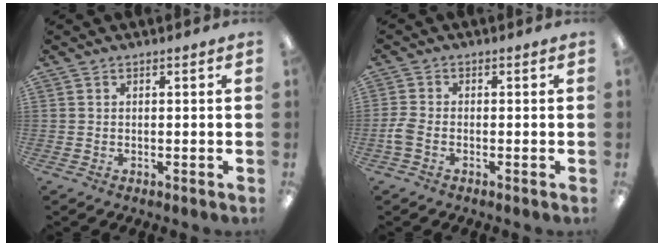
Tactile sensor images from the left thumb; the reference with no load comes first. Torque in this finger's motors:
{"motor_torque": [-0.03, 0.04, 0.22, -0.26, 0.00]}